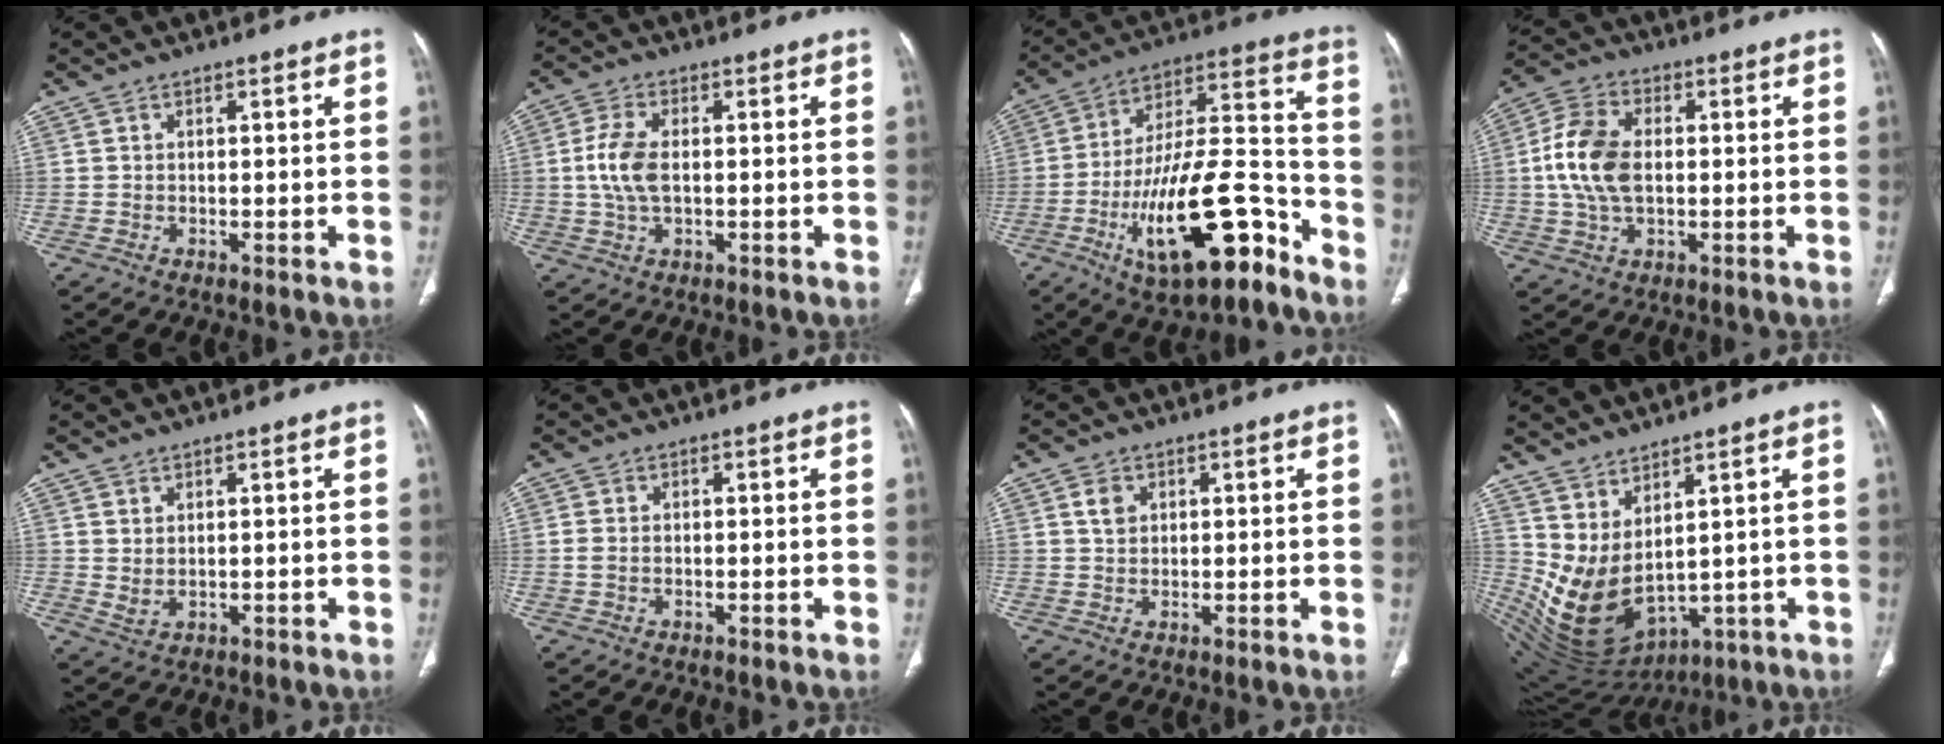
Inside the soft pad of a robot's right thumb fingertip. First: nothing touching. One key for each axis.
{"total": 5.6, "fx": 0.1, "fy": 2.8, "fz": 4.9, "tx": -0.113, "ty": 0.004, "tz": -0.001}
{"total": 23.8, "fx": -11.9, "fy": 8.5, "fz": 18.8, "tx": -0.312, "ty": 0.069, "tz": -0.189}
{"total": 11.0, "fx": 0.3, "fy": 6.8, "fz": 8.7, "tx": -0.181, "ty": 0.014, "tz": 0.006}
{"total": 2.0, "fx": 0.7, "fy": 1.2, "fz": 1.5, "tx": -0.026, "ty": -0.005, "tz": 0.023}
{"total": 1.5, "fx": -0.2, "fy": 1.0, "fz": 1.1, "tx": -0.034, "ty": 0.000, "tz": -0.005}
{"total": 2.7, "fx": 1.1, "fy": 2.0, "fz": 1.4, "tx": -0.015, "ty": -0.002, "tz": 0.022}
{"total": 10.9, "fx": 3.0, "fy": 5.6, "fz": 8.8, "tx": -0.145, "ty": -0.038, "tz": 0.090}